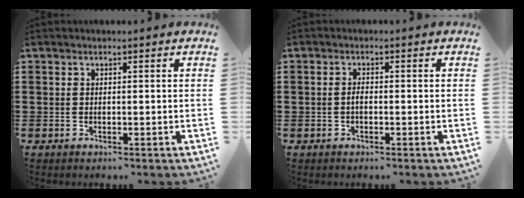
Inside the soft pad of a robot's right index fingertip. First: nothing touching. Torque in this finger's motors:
{"motor_torque": [1.60, 0.26, 0.17, 0.05]}